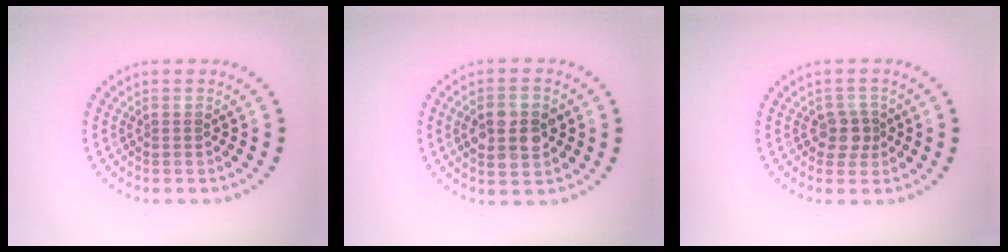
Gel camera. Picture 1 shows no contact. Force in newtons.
{"total": 4.5, "press": 4.5, "slide": 0.1}
{"total": 2.0, "press": 1.7, "slide": 1.0}